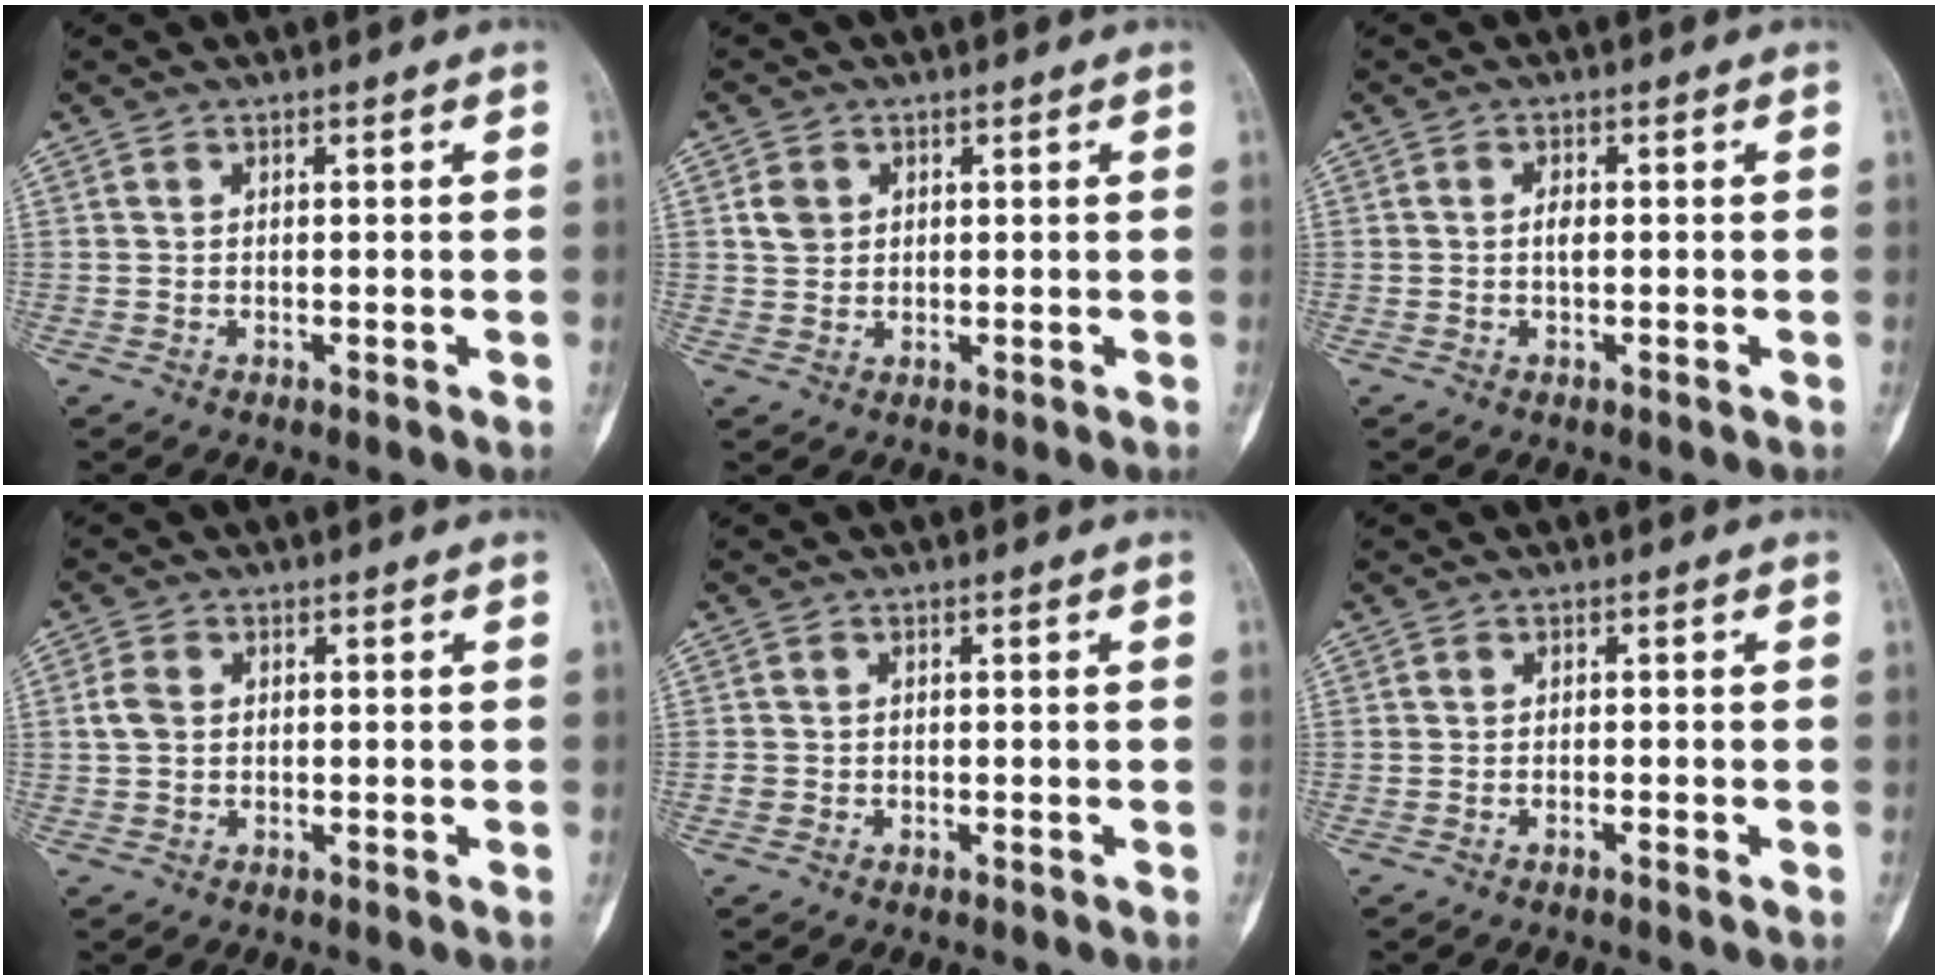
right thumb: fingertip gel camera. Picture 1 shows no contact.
{"total": 3.2, "force": [1.0, 2.7, 1.4], "torque": [-0.014, 0.000, 0.020]}
{"total": 1.7, "force": [-0.1, 0.8, 1.5], "torque": [-0.029, 0.001, -0.005]}
{"total": 2.8, "force": [0.2, 2.1, 1.8], "torque": [-0.041, 0.007, 0.000]}
{"total": 1.1, "force": [-0.5, 1.0, 0.3], "torque": [-0.002, 0.004, -0.013]}
{"total": 0.8, "force": [-0.5, 0.1, 0.6], "torque": [-0.016, 0.005, -0.010]}